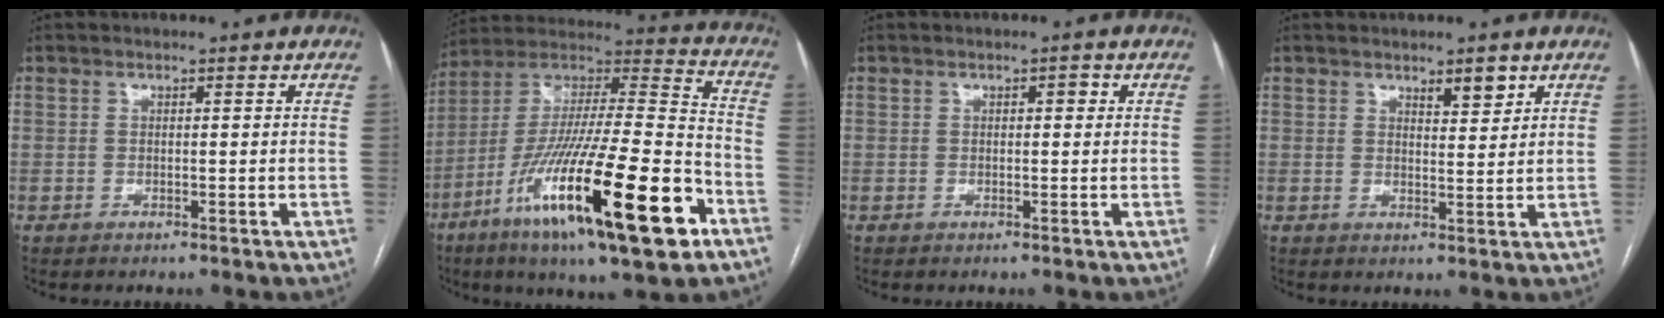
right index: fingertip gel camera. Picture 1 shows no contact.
{"total": 30.1, "force": [-13.6, 4.1, 26.6], "torque": [-0.442, -0.049, -0.228]}
{"total": 1.0, "force": [0.2, 0.4, 0.8], "torque": [-0.009, 0.005, 0.002]}
{"total": 3.0, "force": [2.1, 0.8, 2.0], "torque": [-0.031, -0.003, 0.035]}